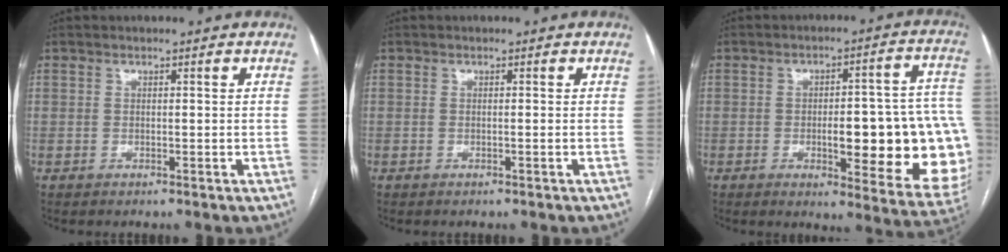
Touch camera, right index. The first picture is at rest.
{"total": 0.0}
{"total": 21.1, "force": [-3.3, 5.0, 20.2], "torque": [-0.165, 0.026, -0.019]}